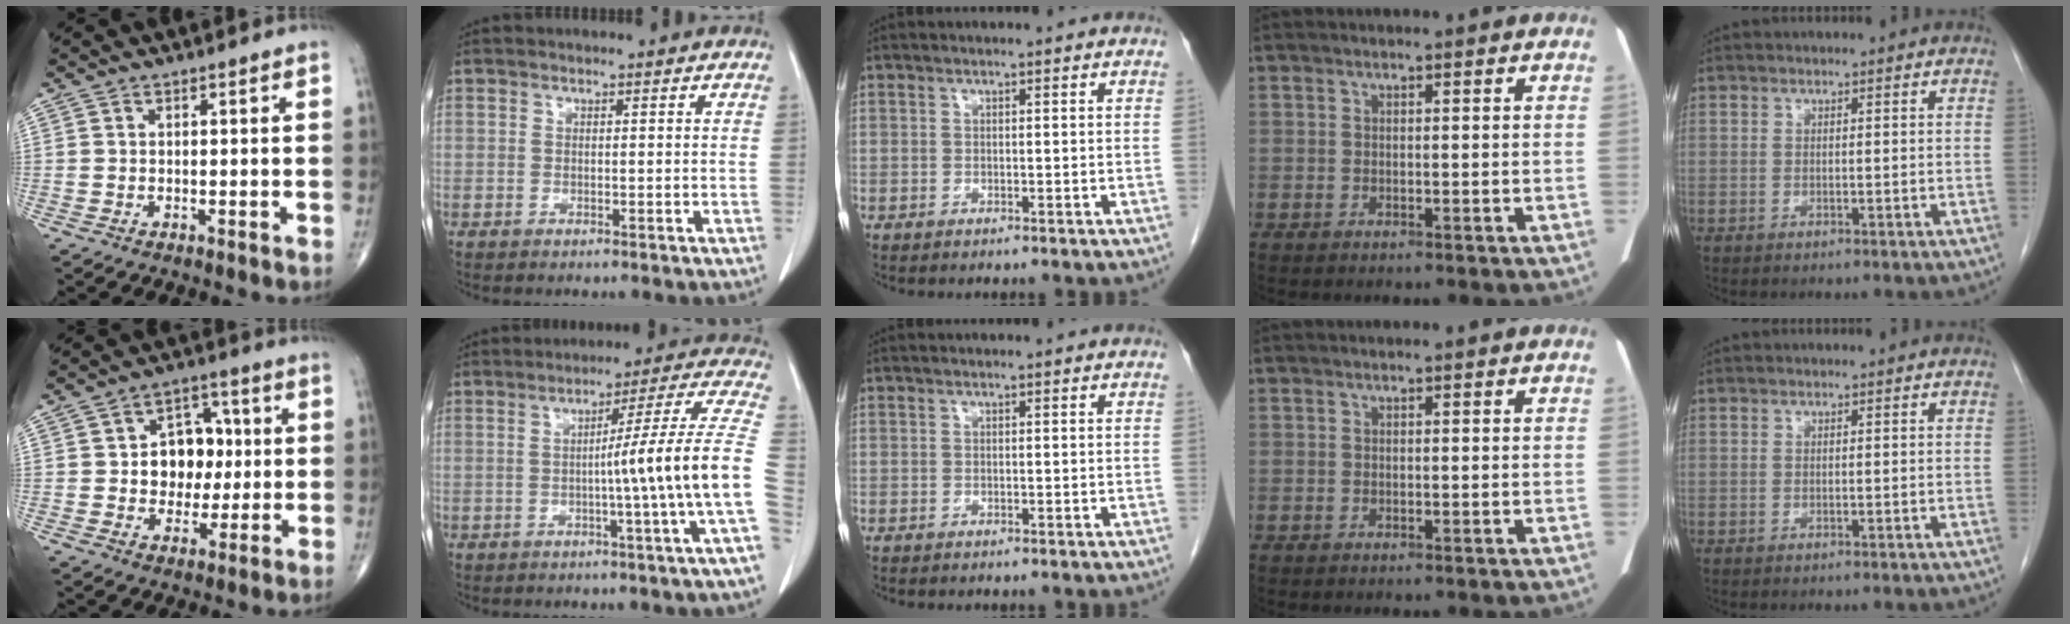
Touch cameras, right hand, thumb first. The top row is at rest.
{"thumb": {"total": 10.7, "force": [0.6, 8.3, 6.7], "torque": [-0.046, 0.018, 0.010]}, "index": {"total": 13.1, "force": [-2.6, -3.0, 12.5], "torque": [-0.158, 0.010, -0.041]}}